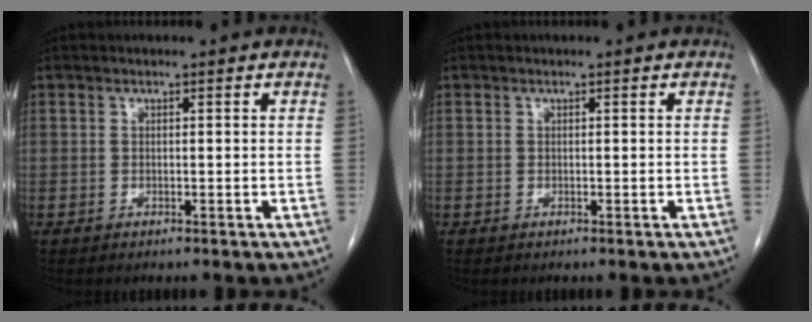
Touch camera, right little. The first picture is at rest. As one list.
[{"total": 0.0}]